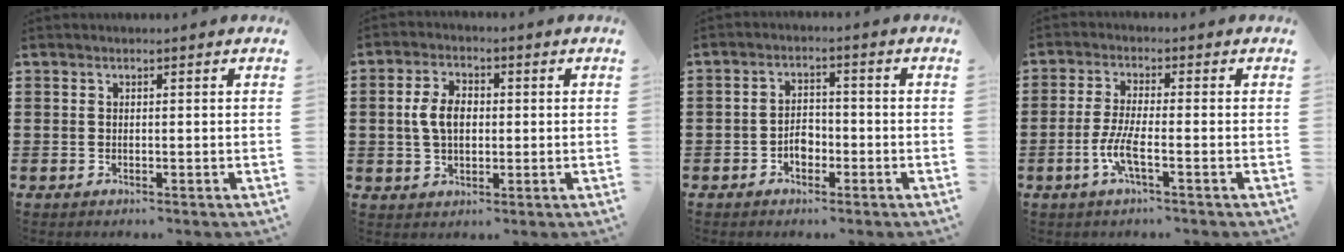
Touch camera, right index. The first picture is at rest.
{"total": 5.6, "force": [0.2, 3.5, 4.4], "torque": [-0.104, 0.008, -0.003]}
{"total": 3.2, "force": [-1.4, 2.1, 1.9], "torque": [-0.038, 0.006, -0.029]}
{"total": 5.0, "force": [-2.1, 0.9, 4.5], "torque": [-0.103, -0.011, -0.045]}